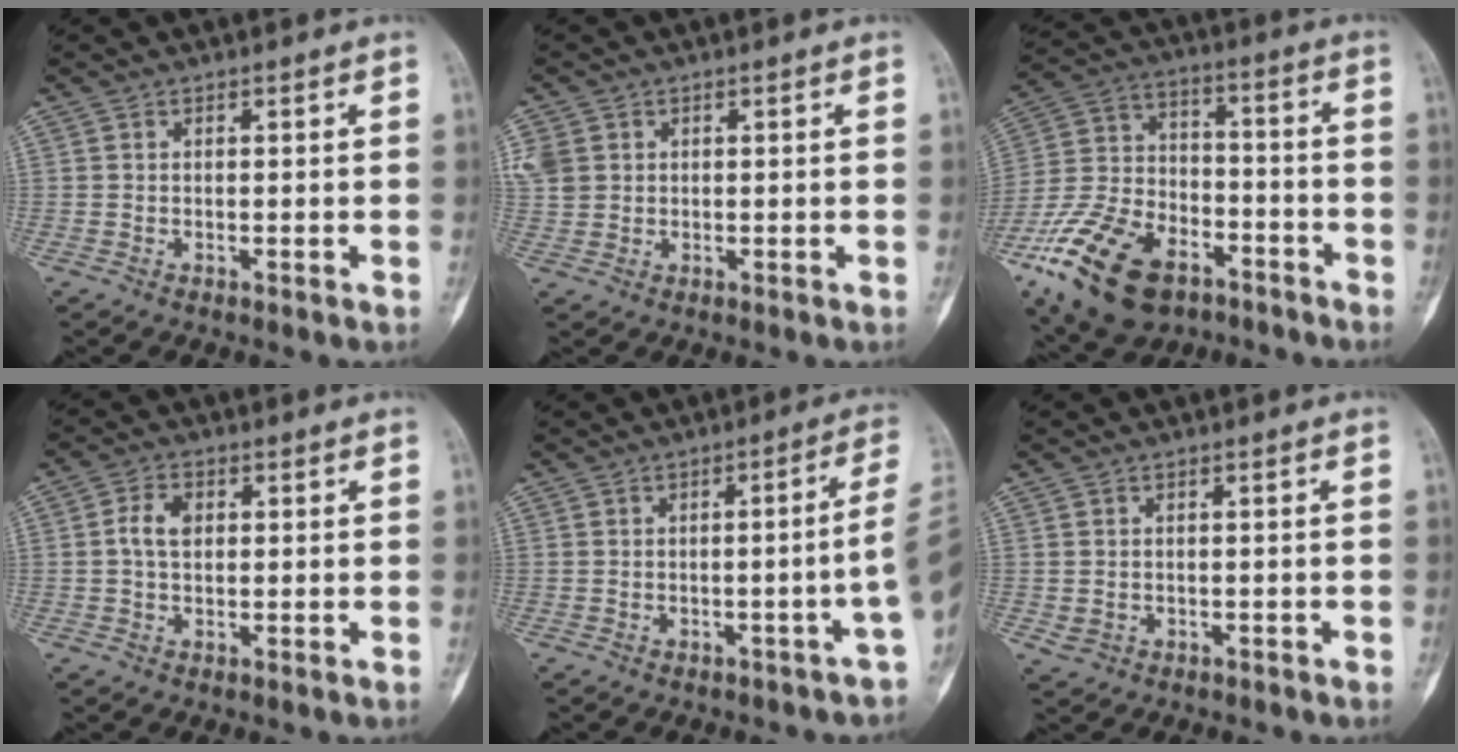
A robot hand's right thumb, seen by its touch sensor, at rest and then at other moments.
{"total": 8.2, "force": [2.2, 6.9, 3.8], "torque": [-0.107, 0.013, 0.052]}
{"total": 21.8, "force": [-12.0, 12.4, 13.3], "torque": [-0.264, 0.057, -0.213]}
{"total": 4.1, "force": [0.5, 2.8, 2.9], "torque": [-0.062, 0.011, 0.008]}
{"total": 5.7, "force": [-1.0, -1.0, 5.5], "torque": [-0.068, 0.023, -0.013]}
{"total": 1.9, "force": [-0.5, 1.6, 1.0], "torque": [-0.019, 0.009, 0.003]}